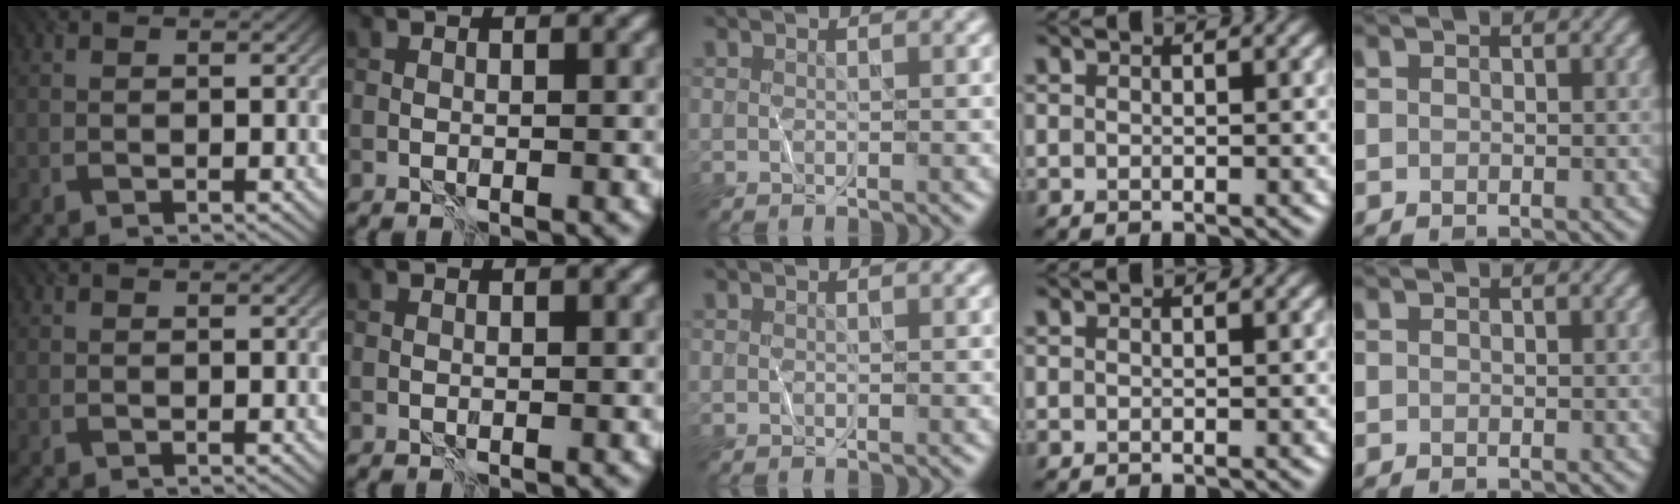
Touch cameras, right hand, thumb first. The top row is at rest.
{}